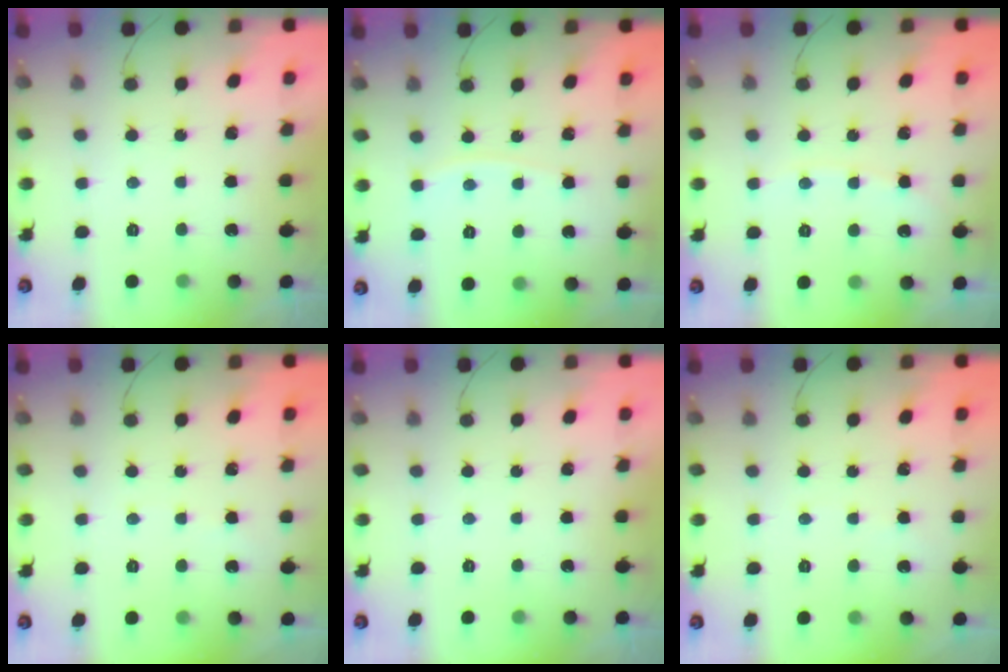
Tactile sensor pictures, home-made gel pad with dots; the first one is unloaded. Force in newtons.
{"total": 3.9, "press": 3.9, "slide": 0.4}
{"total": 4.5, "press": 4.5, "slide": 0.6}
{"total": 1.9, "press": 1.9, "slide": 0.2}
{"total": 0.0}
{"total": 1.9, "press": 1.9, "slide": 0.2}